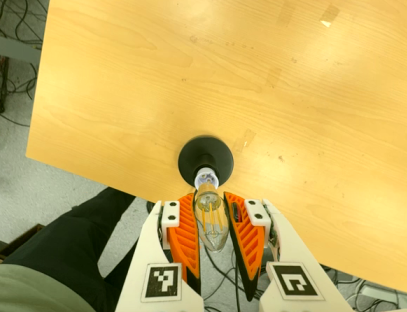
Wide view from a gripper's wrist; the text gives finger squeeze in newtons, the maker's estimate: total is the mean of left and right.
{"total": 18.7, "left": 19.2, "right": 18.1}